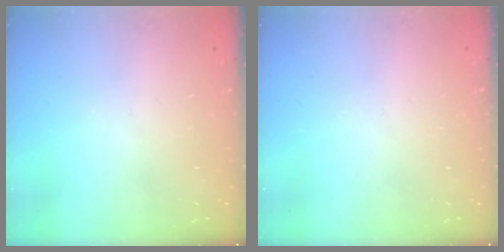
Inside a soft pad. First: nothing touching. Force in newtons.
{"total": 0.0}